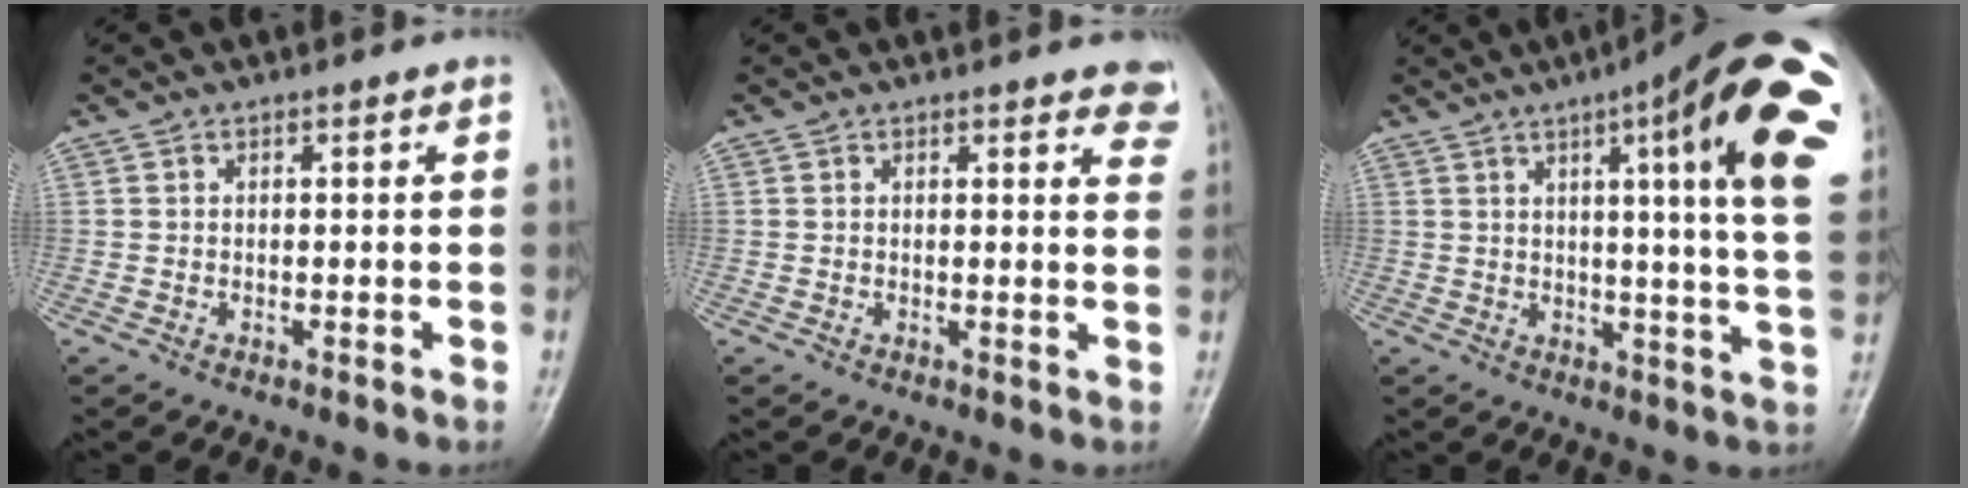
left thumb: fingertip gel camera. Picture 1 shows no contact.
{"total": 4.9, "force": [4.1, 1.6, 2.2], "torque": [0.002, -0.017, 0.030]}
{"total": 24.8, "force": [9.4, 4.0, 22.6], "torque": [-0.240, -0.013, 0.114]}